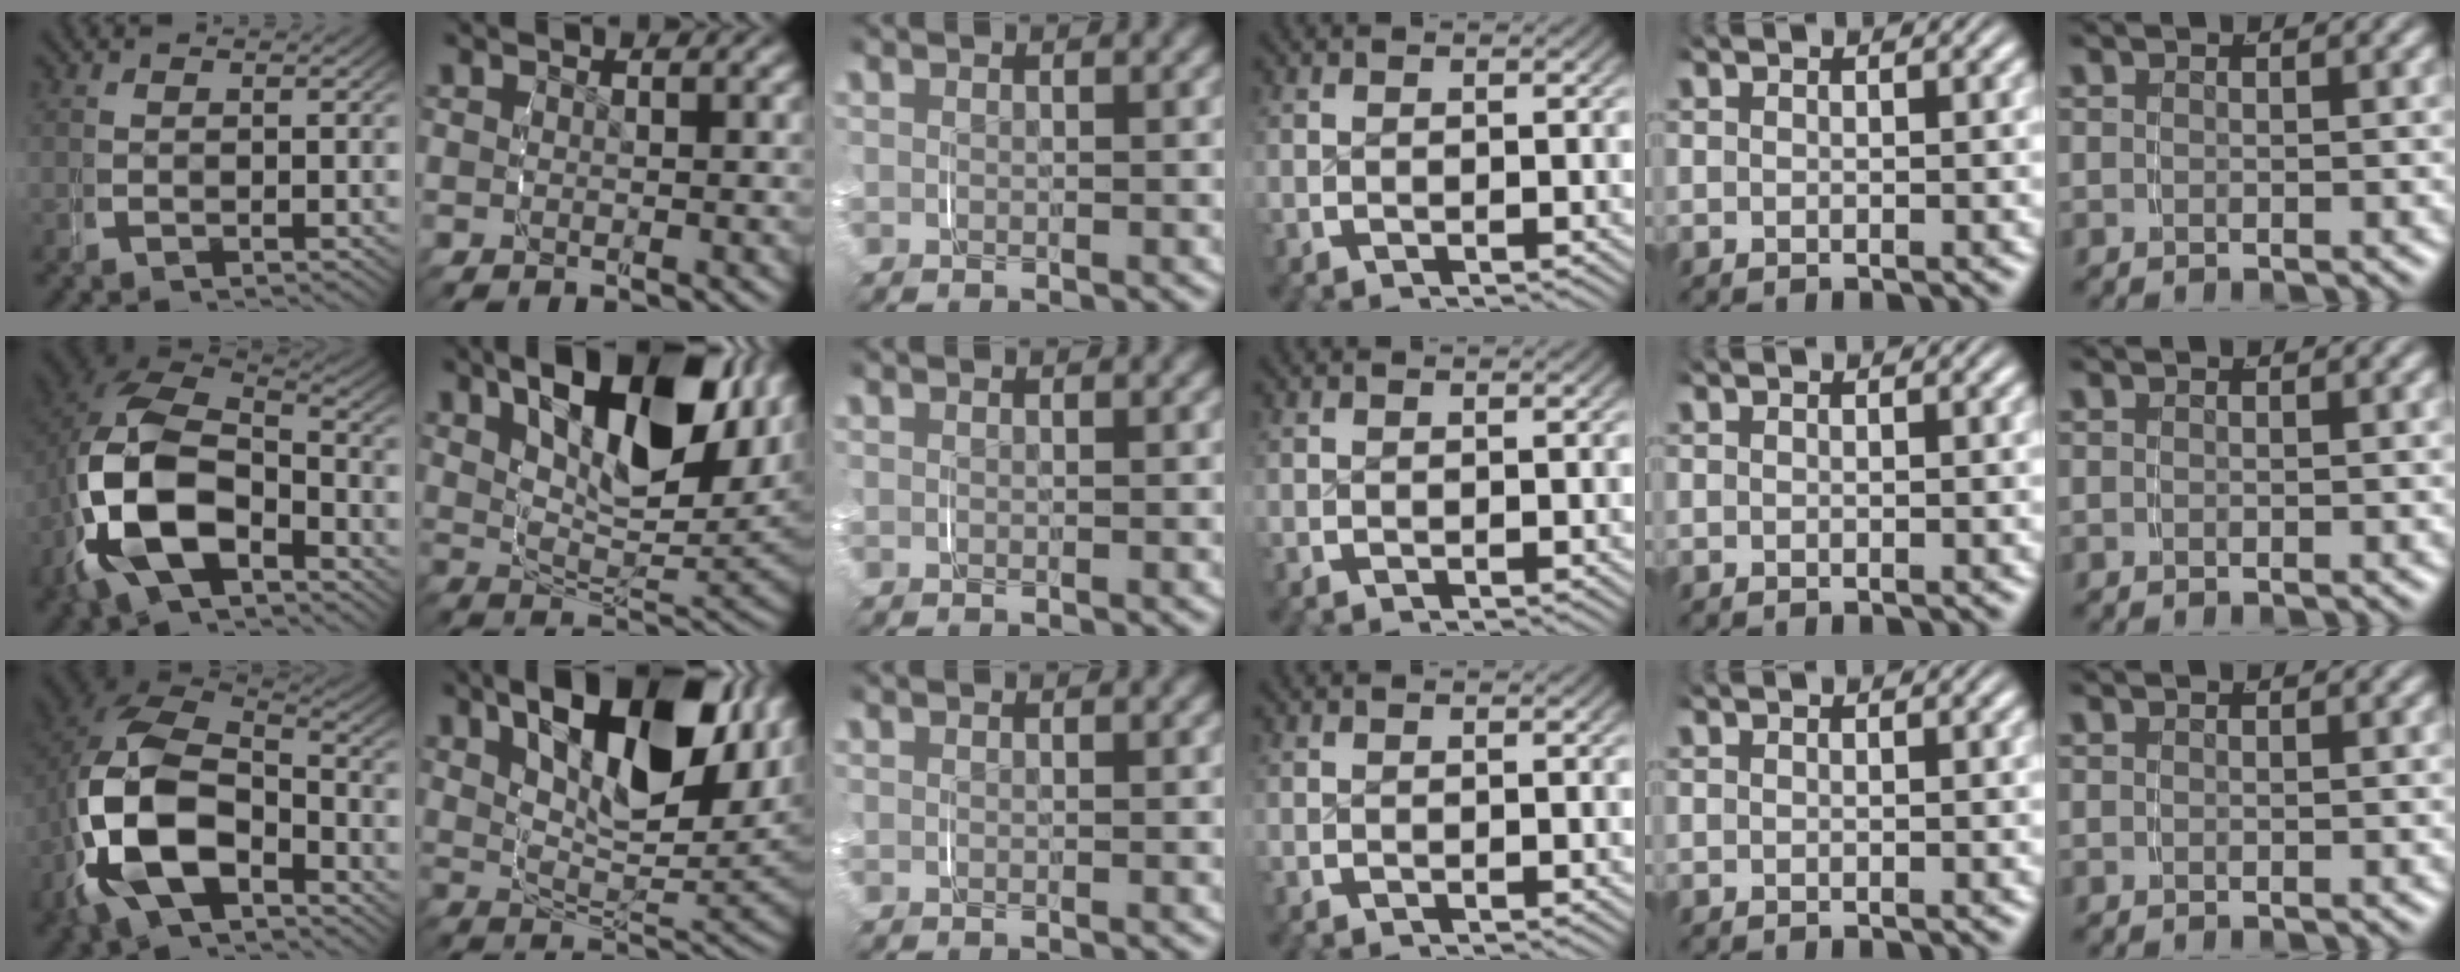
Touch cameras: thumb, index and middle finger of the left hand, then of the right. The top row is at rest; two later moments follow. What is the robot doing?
{"motion": "grasp_and_lifting", "object": "key"}